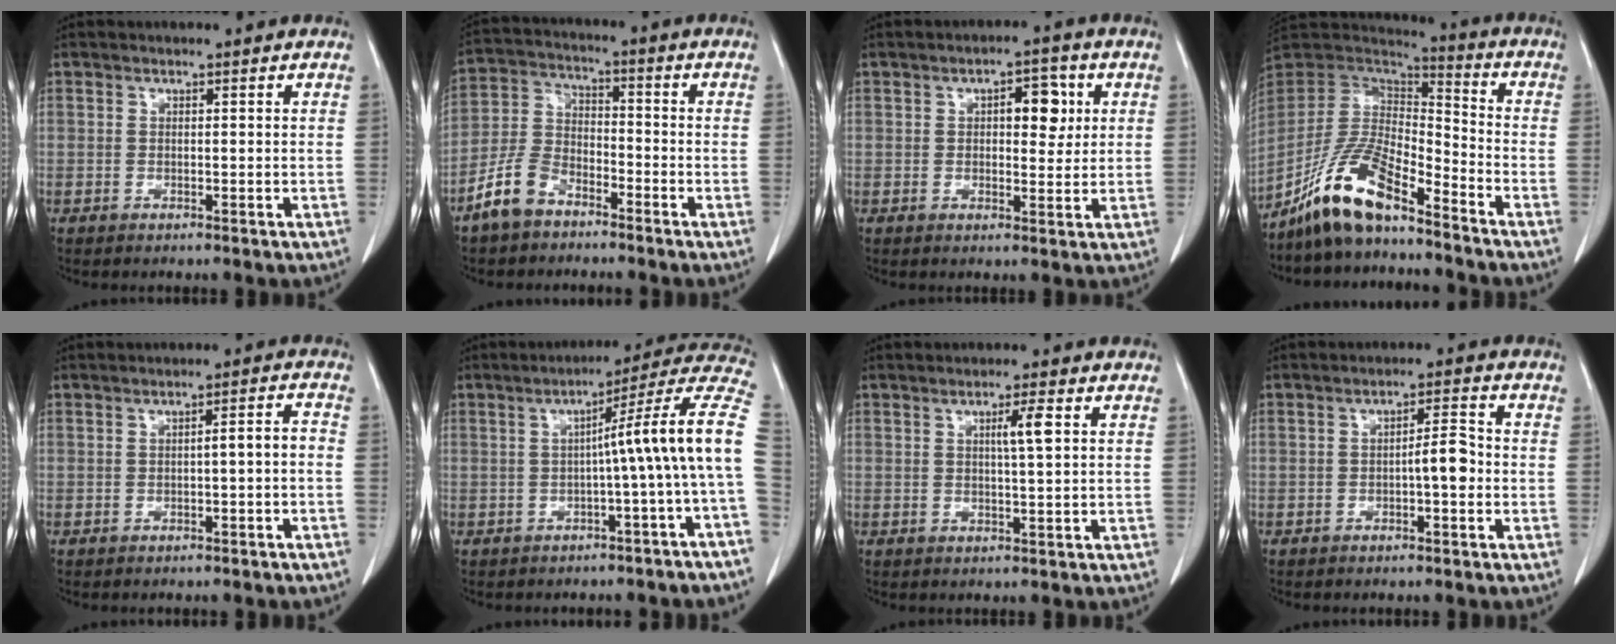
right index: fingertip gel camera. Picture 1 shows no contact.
{"total": 8.0, "force": [-5.6, 4.3, 3.8], "torque": [-0.094, 0.008, -0.115]}
{"total": 5.6, "force": [1.5, 2.5, 4.7], "torque": [-0.062, 0.011, 0.022]}
{"total": 13.3, "force": [-9.8, 3.1, 8.5], "torque": [-0.172, 0.008, -0.185]}
{"total": 2.9, "force": [-0.9, 0.4, 2.7], "torque": [-0.034, 0.011, -0.013]}
{"total": 12.8, "force": [-0.8, -1.9, 12.7], "torque": [-0.147, 0.031, -0.024]}
{"total": 3.3, "force": [0.9, -0.2, 3.2], "torque": [-0.051, -0.001, 0.014]}
{"total": 3.9, "force": [-1.0, 0.7, 3.7], "torque": [-0.053, 0.008, -0.015]}